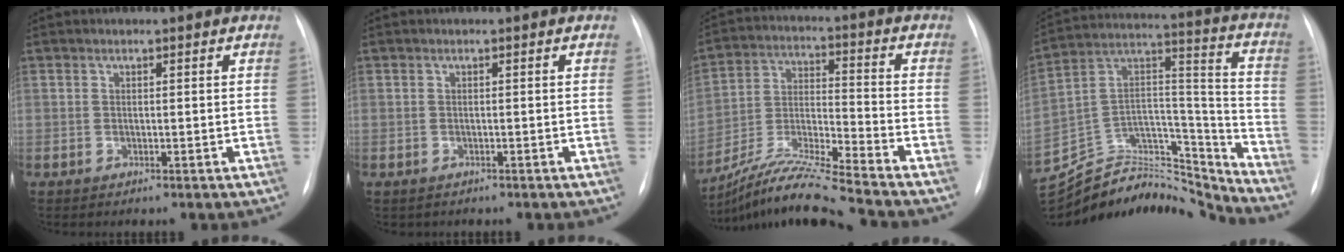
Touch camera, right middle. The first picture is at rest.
{"total": 0.6, "force": [-0.4, 0.5, 0.0], "torque": [-0.008, 0.003, -0.004]}
{"total": 14.6, "force": [-13.1, -2.0, 6.1], "torque": [-0.117, -0.011, -0.242]}
{"total": 25.6, "force": [-24.6, 4.9, 5.2], "torque": [-0.127, 0.040, -0.392]}